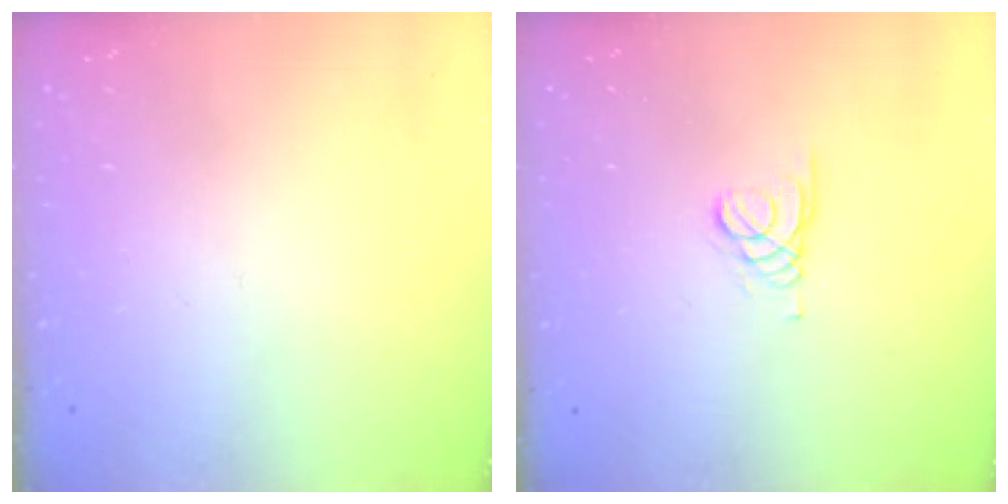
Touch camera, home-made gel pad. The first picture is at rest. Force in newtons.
{"total": 1.6, "press": 1.5, "slide": 0.2}